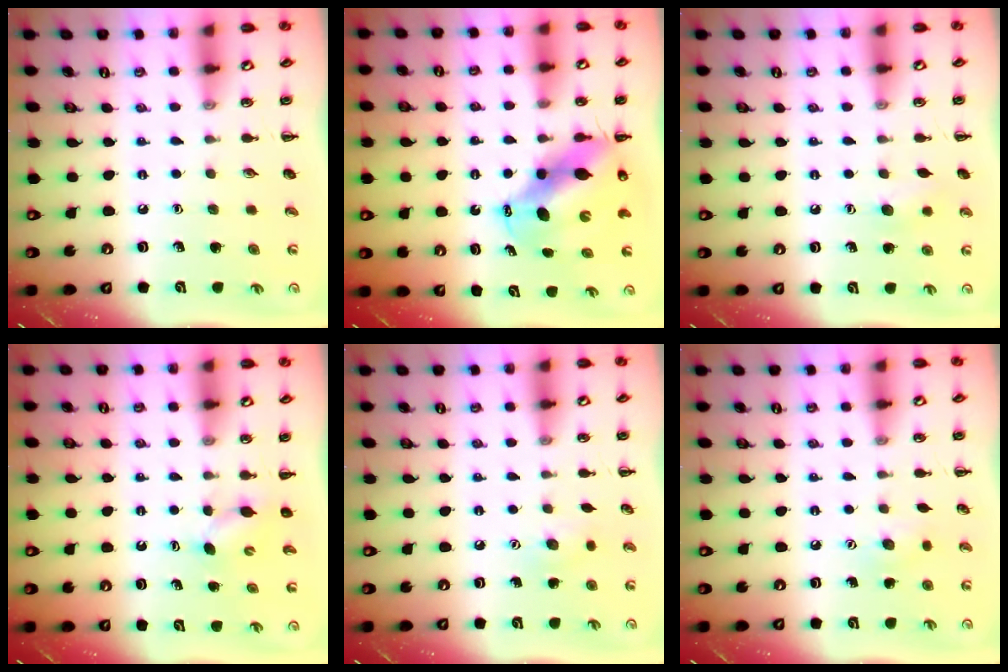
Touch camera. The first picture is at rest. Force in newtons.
{"total": 10.6, "press": 10.2, "slide": 3.0}
{"total": 6.5, "press": 6.4, "slide": 1.2}
{"total": 3.1, "press": 3.1, "slide": 0.7}
{"total": 5.7, "press": 5.5, "slide": 1.4}
{"total": 5.7, "press": 5.5, "slide": 1.4}